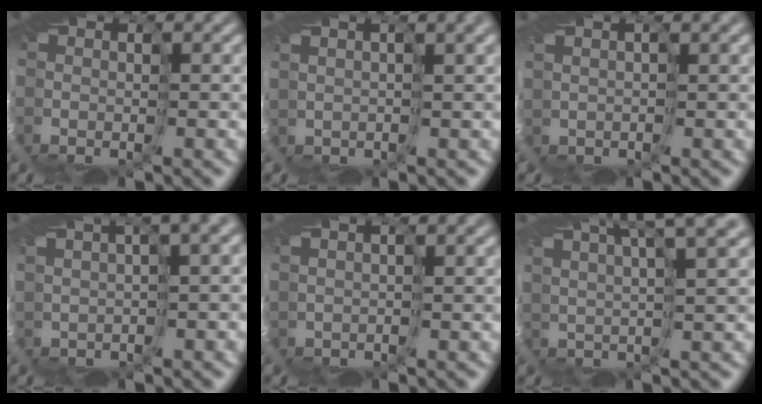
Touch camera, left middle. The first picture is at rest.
{"total": 2.6, "force": [2.2, -0.8, 1.1], "torque": [-0.008, 0.018, 0.024]}
{"total": 2.9, "force": [0.5, -2.4, -1.6], "torque": [0.030, 0.003, 0.007]}
{"total": 4.3, "force": [2.5, 0.0, 3.5], "torque": [-0.036, 0.025, 0.034]}
{"total": 2.9, "force": [0.5, -2.3, -1.6], "torque": [0.028, 0.003, 0.008]}
{"total": 6.1, "force": [4.9, -0.6, 3.5], "torque": [-0.034, 0.039, 0.049]}